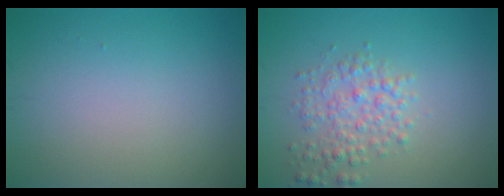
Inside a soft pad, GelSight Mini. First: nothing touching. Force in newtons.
{"total": 3.1, "press": 3.1, "slide": 0.1}